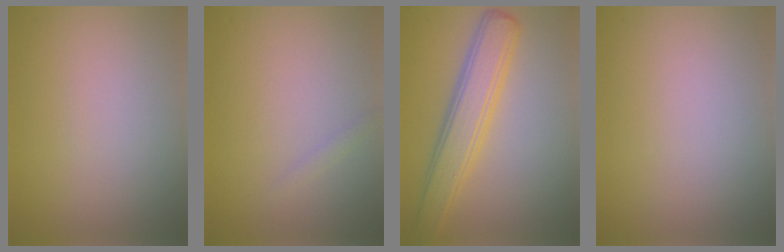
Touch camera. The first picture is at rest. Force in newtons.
{"total": 0.5, "press": 0.5, "slide": 0.0}
{"total": 4.8, "press": 4.8, "slide": 0.3}
{"total": 0.0}